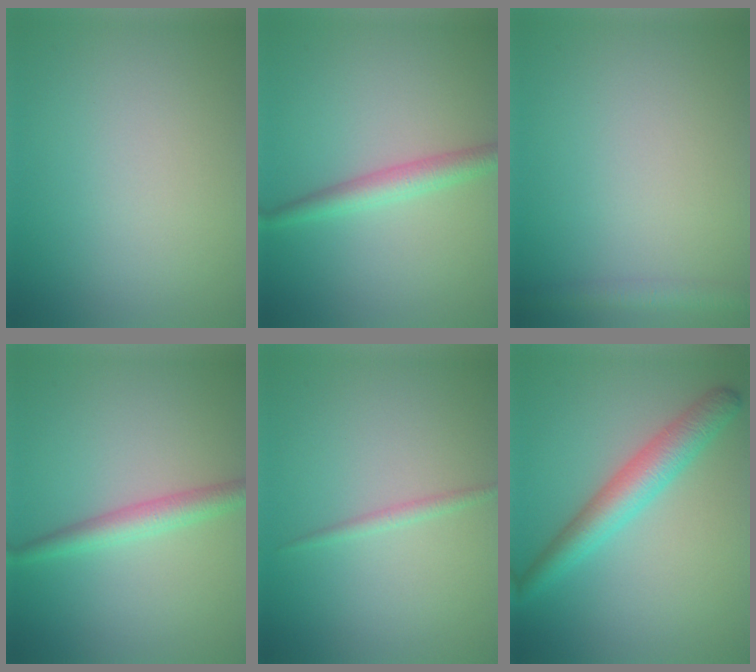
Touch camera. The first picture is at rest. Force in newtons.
{"total": 2.6, "press": 2.6, "slide": 0.1}
{"total": 1.8, "press": 1.8, "slide": 0.1}
{"total": 2.6, "press": 2.6, "slide": 0.1}
{"total": 1.0, "press": 1.0, "slide": 0.1}
{"total": 4.5, "press": 4.5, "slide": 0.1}